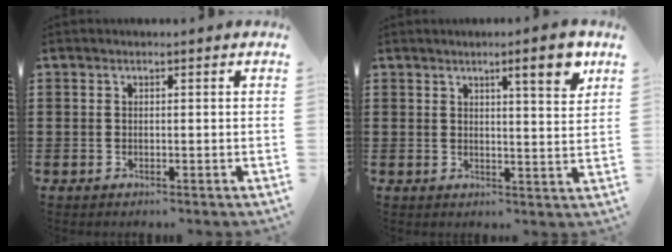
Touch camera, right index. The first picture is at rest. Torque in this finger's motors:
{"motor_torque": [0.42, -0.03, 0.28, 0.06]}